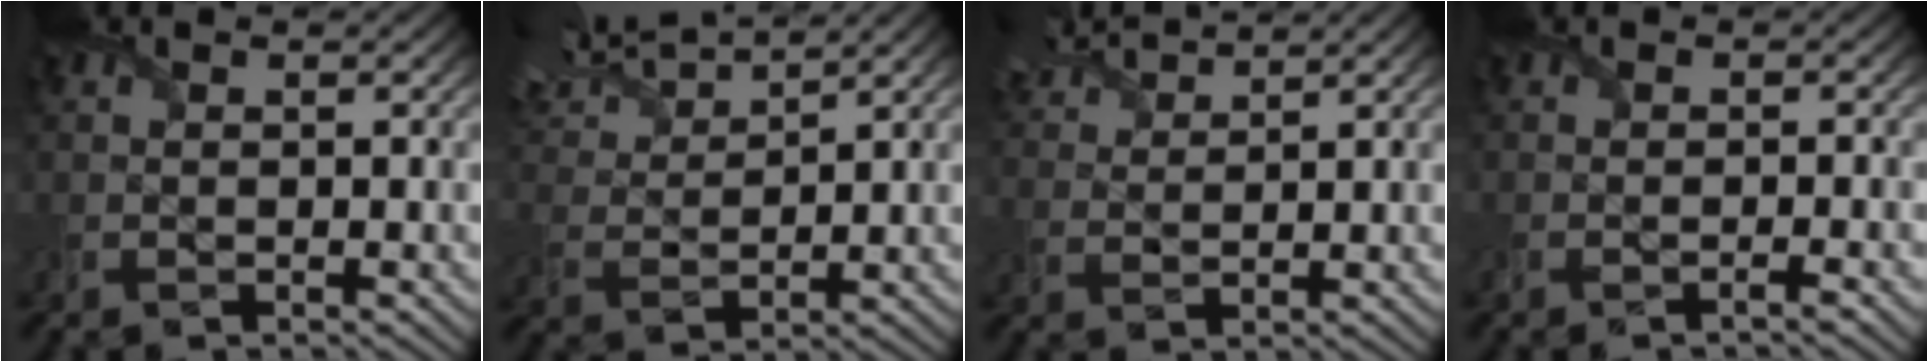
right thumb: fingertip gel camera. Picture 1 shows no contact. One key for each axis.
{"total": 9.2, "fx": 7.8, "fy": 1.9, "fz": 4.4, "tx": -0.105, "ty": 0.023, "tz": 0.139}
{"total": 5.4, "fx": 4.8, "fy": 1.2, "fz": 2.3, "tx": -0.066, "ty": 0.019, "tz": 0.095}
{"total": 1.3, "fx": -0.9, "fy": 0.0, "fz": 1.0, "tx": -0.016, "ty": 0.001, "tz": -0.020}